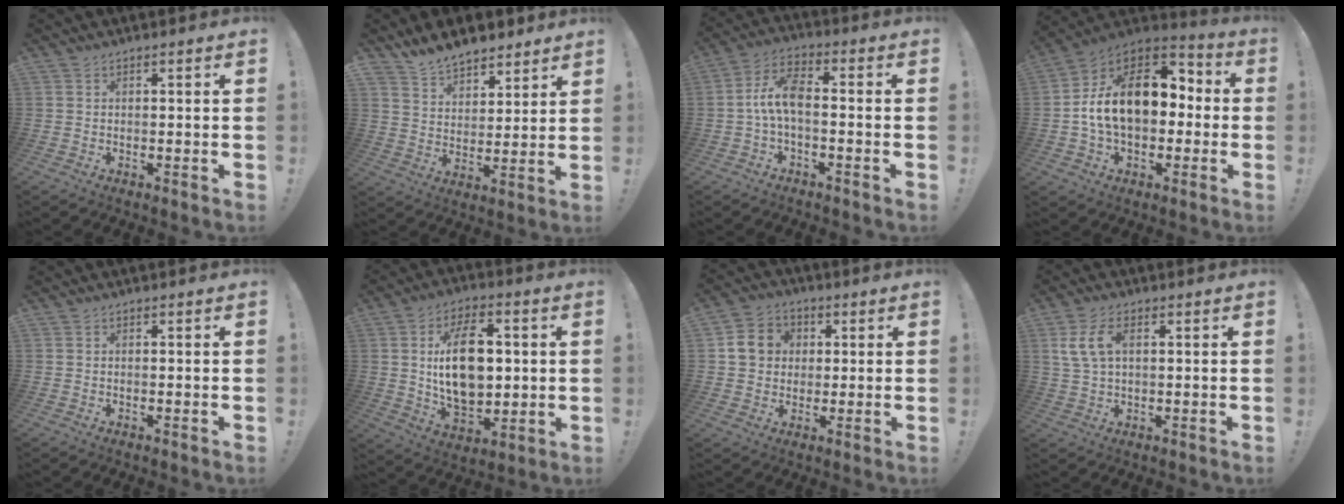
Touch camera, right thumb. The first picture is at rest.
{"total": 9.6, "force": [8.2, 4.5, 2.1], "torque": [-0.045, -0.059, 0.161]}
{"total": 8.8, "force": [-1.2, 3.9, 7.8], "torque": [-0.166, 0.009, -0.021]}
{"total": 19.9, "force": [1.4, 13.2, 14.9], "torque": [-0.240, 0.013, 0.036]}
{"total": 0.0}
{"total": 18.8, "force": [2.2, 11.9, 14.4], "torque": [-0.242, -0.001, 0.033]}
{"total": 9.5, "force": [1.7, 8.6, 3.6], "torque": [-0.052, 0.009, 0.038]}
{"total": 8.1, "force": [2.1, 4.6, 6.3], "torque": [-0.137, 0.006, 0.039]}